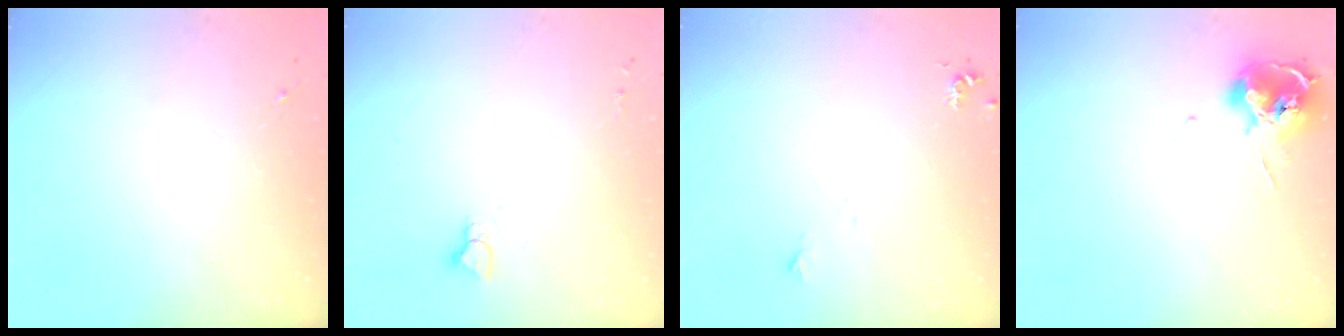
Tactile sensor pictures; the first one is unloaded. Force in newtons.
{"total": 2.9, "press": 2.9, "slide": 0.2}
{"total": 5.5, "press": 5.5, "slide": 0.7}
{"total": 11.5, "press": 11.4, "slide": 0.6}